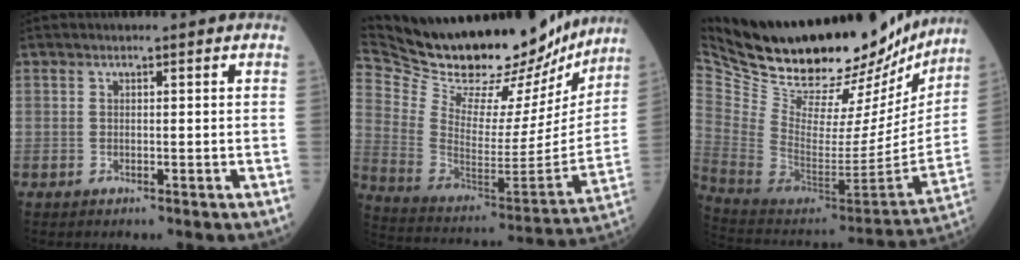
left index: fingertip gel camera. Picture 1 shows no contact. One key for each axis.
{"total": 31.2, "fx": 27.6, "fy": 9.3, "fz": 11.1, "tx": -0.210, "ty": -0.047, "tz": 0.401}
{"total": 35.4, "fx": 29.4, "fy": 11.3, "fz": 16.2, "tx": -0.289, "ty": -0.050, "tz": 0.426}